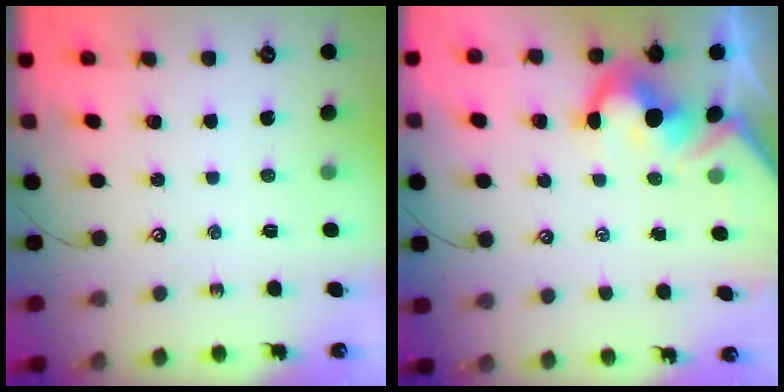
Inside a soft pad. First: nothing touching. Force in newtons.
{"total": 5.8, "press": 5.7, "slide": 1.2}